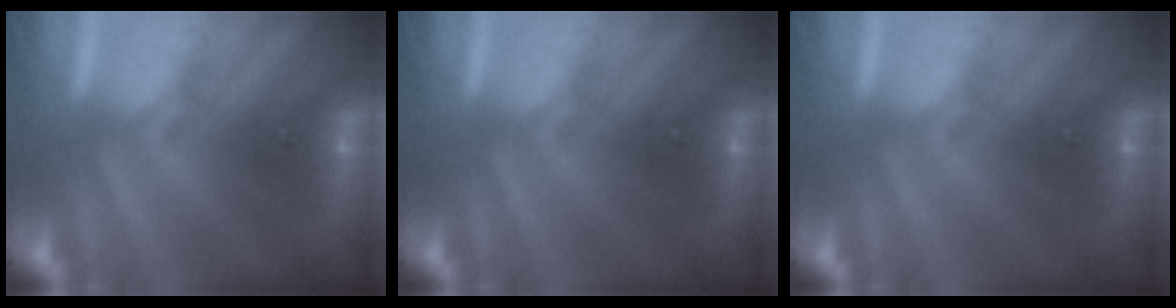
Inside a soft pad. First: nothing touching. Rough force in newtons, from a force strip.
{"total": 0.0}
{"total": 0.0}